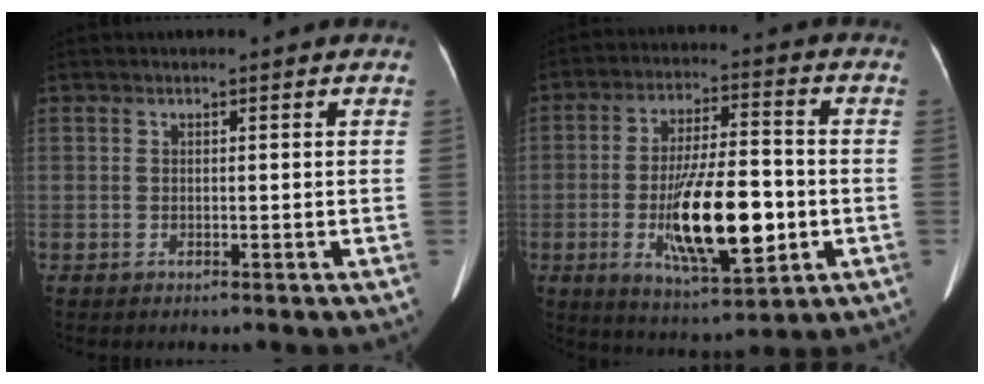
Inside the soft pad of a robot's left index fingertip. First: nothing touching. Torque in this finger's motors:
{"motor_torque": [1.30, 0.84, 1.05, 0.21]}